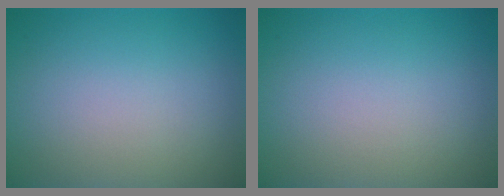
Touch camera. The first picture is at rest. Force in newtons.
{"total": 0.0}